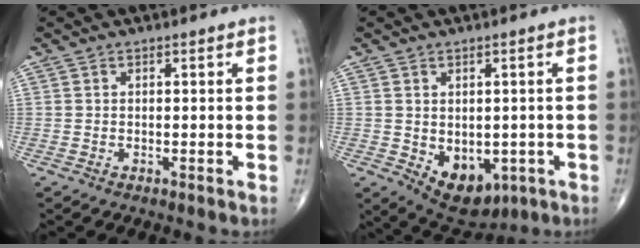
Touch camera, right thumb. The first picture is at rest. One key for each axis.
{"total": 9.6, "fx": -2.7, "fy": 6.4, "fz": 6.6, "tx": -0.067, "ty": -0.003, "tz": -0.020}